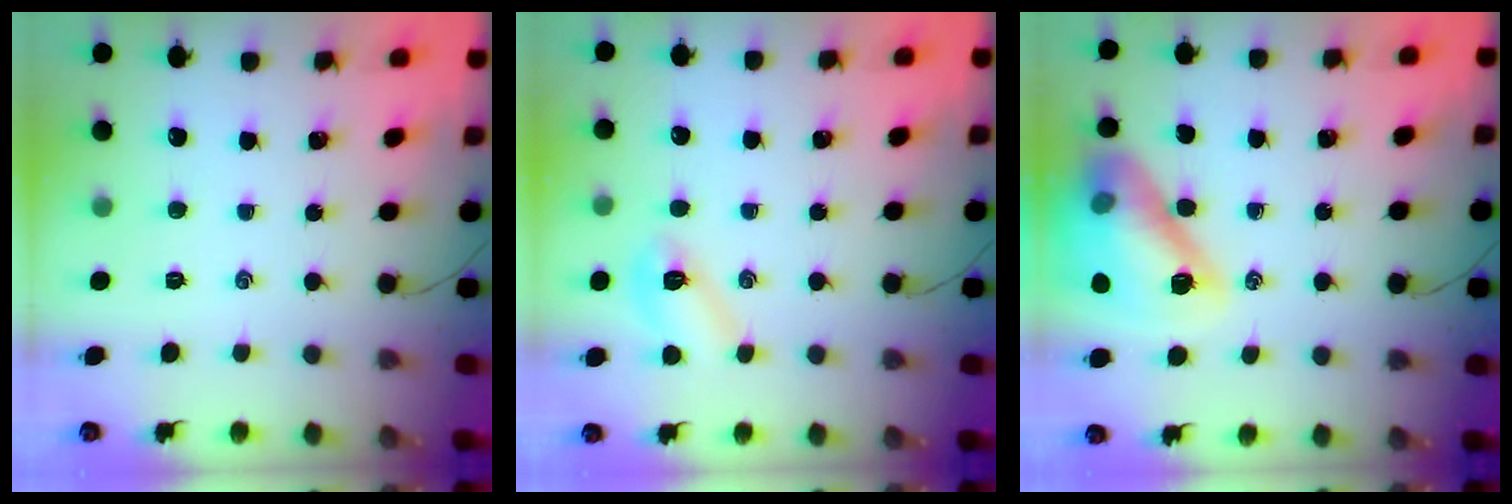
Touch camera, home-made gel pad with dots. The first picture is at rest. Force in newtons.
{"total": 6.0, "press": 5.9, "slide": 0.8}
{"total": 17.4, "press": 17.4, "slide": 1.4}